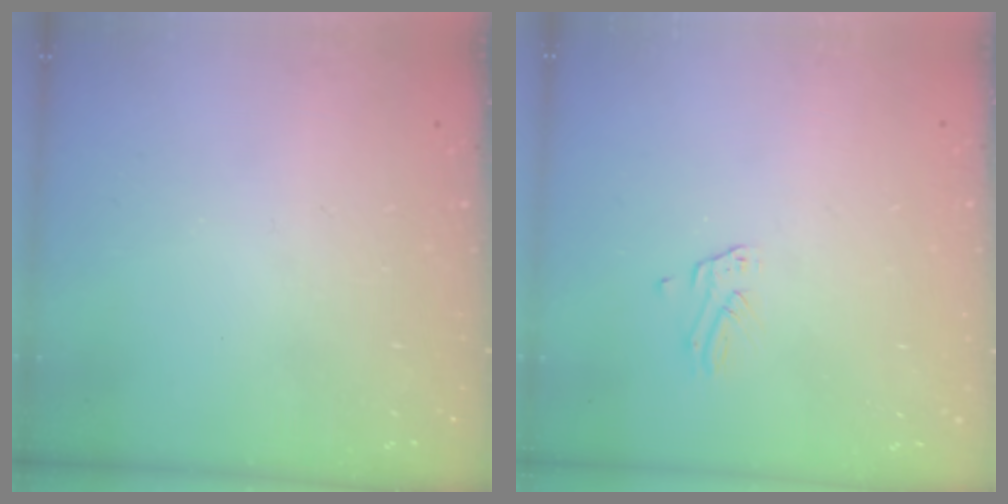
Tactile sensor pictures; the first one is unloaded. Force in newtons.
{"total": 1.2, "press": 1.2, "slide": 0.0}